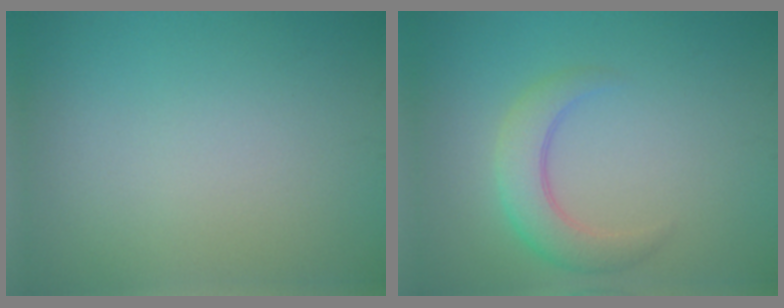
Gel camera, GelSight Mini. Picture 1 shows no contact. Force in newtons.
{"total": 3.8, "press": 3.8, "slide": 0.1}